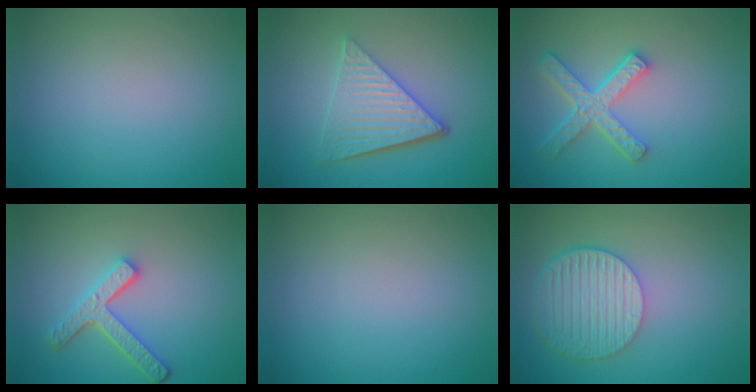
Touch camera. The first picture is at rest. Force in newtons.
{"total": 5.7, "press": 3.9, "slide": 4.1}
{"total": 5.0, "press": 3.9, "slide": 3.1}
{"total": 3.7, "press": 3.0, "slide": 2.2}
{"total": 0.0}
{"total": 6.1, "press": 4.5, "slide": 4.2}